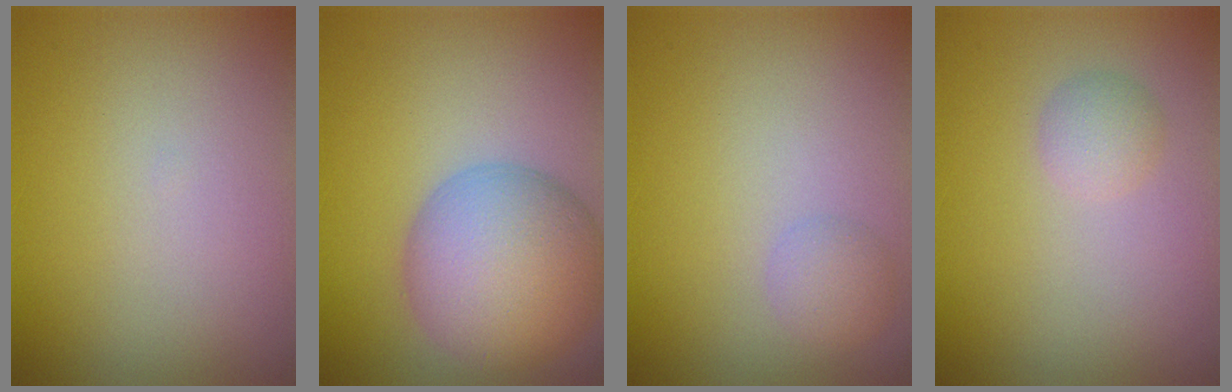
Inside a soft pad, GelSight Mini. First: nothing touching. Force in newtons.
{"total": 7.9, "press": 7.9, "slide": 0.2}
{"total": 1.5, "press": 1.5, "slide": 0.0}
{"total": 1.4, "press": 1.4, "slide": 0.1}